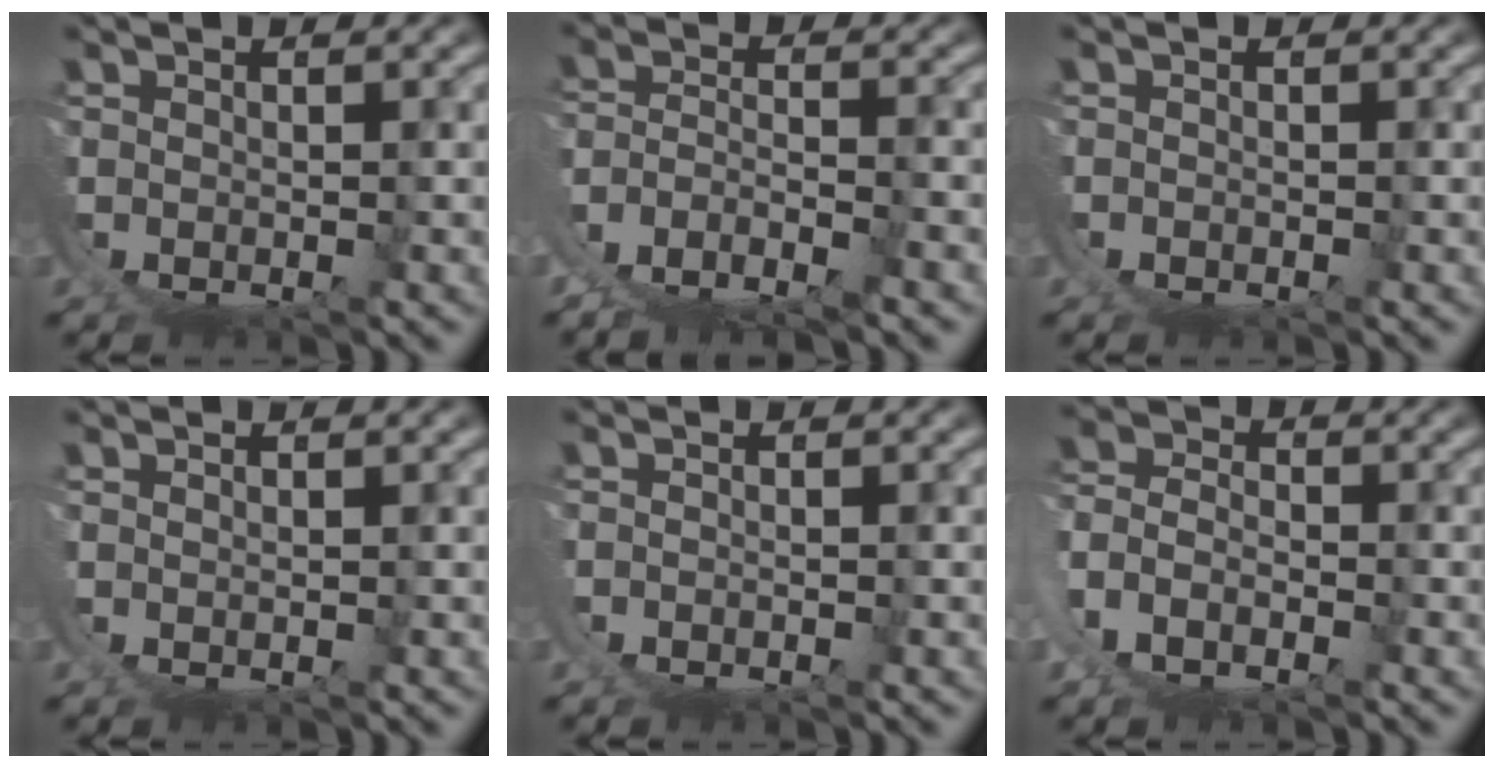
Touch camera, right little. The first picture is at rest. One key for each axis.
{"total": 8.1, "fx": -0.4, "fy": 6.9, "fz": 4.3, "tx": -0.126, "ty": -0.031, "tz": -0.010}
{"total": 0.7, "fx": -0.4, "fy": 0.5, "fz": 0.3, "tx": -0.006, "ty": 0.000, "tz": -0.006}
{"total": 1.0, "fx": 0.6, "fy": -0.7, "fz": -0.1, "tx": 0.006, "ty": 0.001, "tz": 0.011}
{"total": 0.5, "fx": -0.2, "fy": 0.5, "fz": 0.2, "tx": -0.005, "ty": 0.000, "tz": -0.005}
{"total": 6.7, "fx": 2.4, "fy": 5.4, "fz": 3.3, "tx": -0.096, "ty": -0.003, "tz": 0.028}